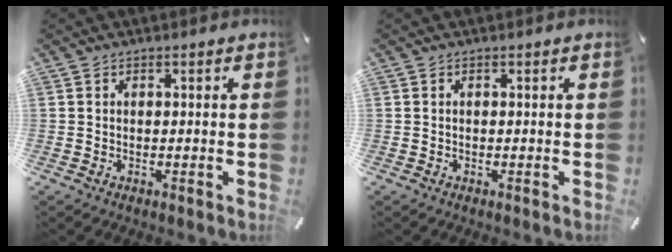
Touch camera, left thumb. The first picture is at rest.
{"total": 0.0}